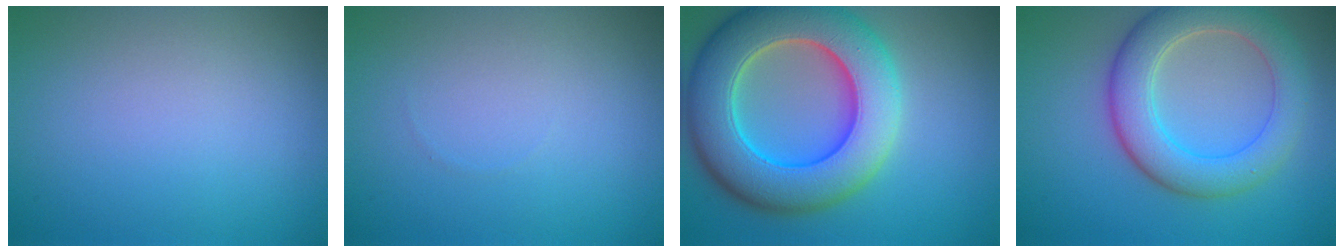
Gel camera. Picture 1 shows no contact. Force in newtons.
{"total": 0.0}
{"total": 11.6, "press": 11.6, "slide": 0.7}
{"total": 6.4, "press": 6.4, "slide": 0.4}